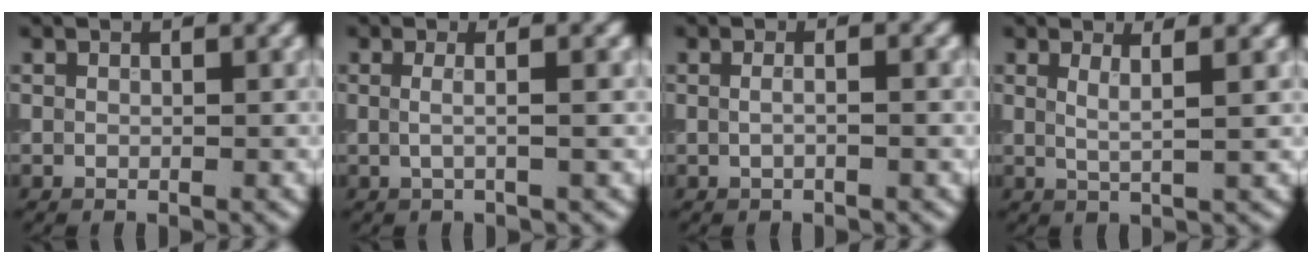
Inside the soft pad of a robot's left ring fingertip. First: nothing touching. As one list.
[{"total": 2.8, "force": [0.3, 1.1, 2.5], "torque": [-0.035, -0.002, -0.017]}, {"total": 2.4, "force": [0.6, 1.2, 2.0], "torque": [-0.008, 0.001, -0.016]}, {"total": 2.5, "force": [1.0, 0.6, 2.2], "torque": [-0.028, -0.001, 0.013]}]